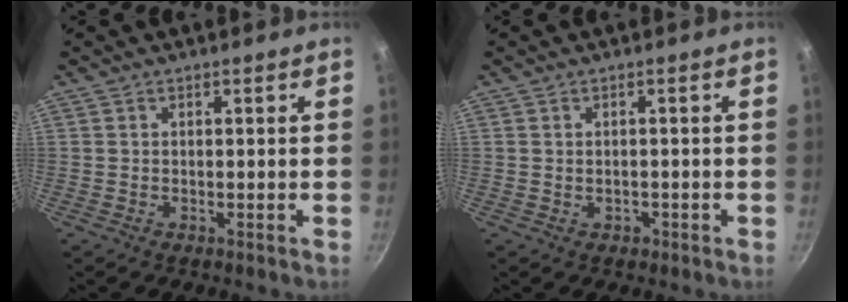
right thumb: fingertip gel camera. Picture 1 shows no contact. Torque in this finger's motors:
{"motor_torque": [-0.05, 0.62, 0.38, -0.03, 0.05]}